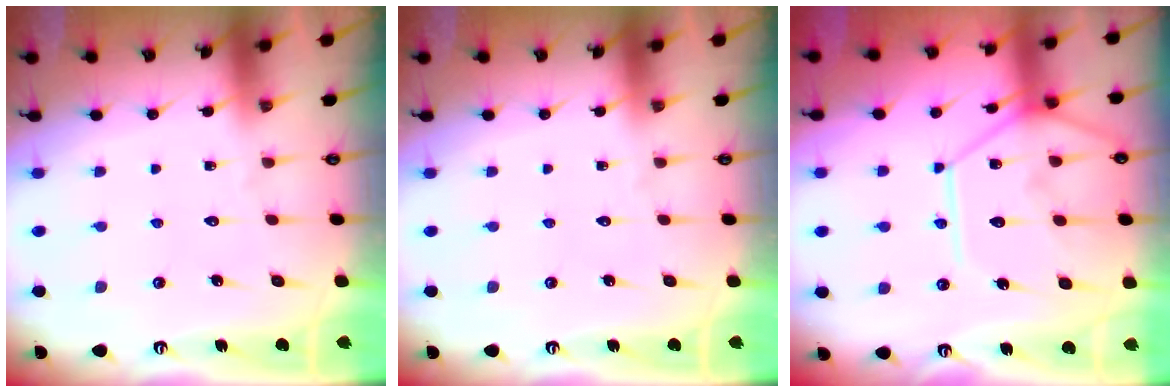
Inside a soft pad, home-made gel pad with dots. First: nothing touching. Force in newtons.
{"total": 0.0}
{"total": 14.1, "press": 14.0, "slide": 1.5}